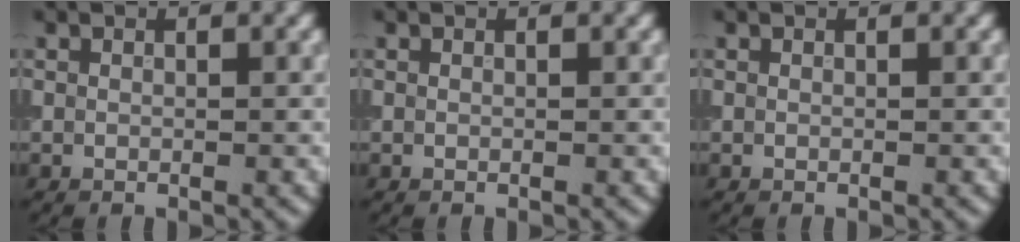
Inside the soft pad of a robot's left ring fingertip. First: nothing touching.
{"total": 0.0}
{"total": 0.0}